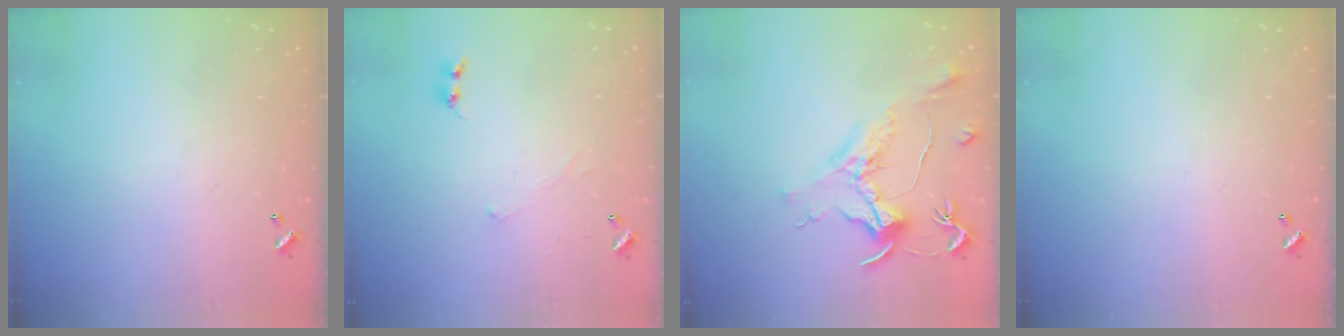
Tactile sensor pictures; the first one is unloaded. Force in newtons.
{"total": 0.7, "press": 0.4, "slide": 0.5}
{"total": 1.5, "press": 1.2, "slide": 0.9}
{"total": 0.0}